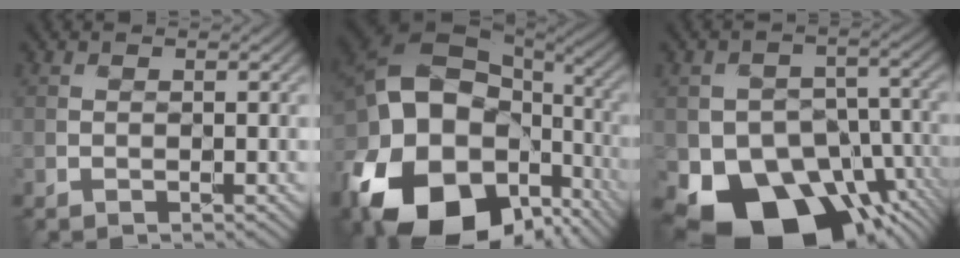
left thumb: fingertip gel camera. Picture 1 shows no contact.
{"total": 20.7, "force": [-7.5, 15.1, 12.1], "torque": [-0.270, -0.038, -0.125]}
{"total": 14.8, "force": [-7.7, 9.7, 8.0], "torque": [-0.126, -0.027, -0.130]}